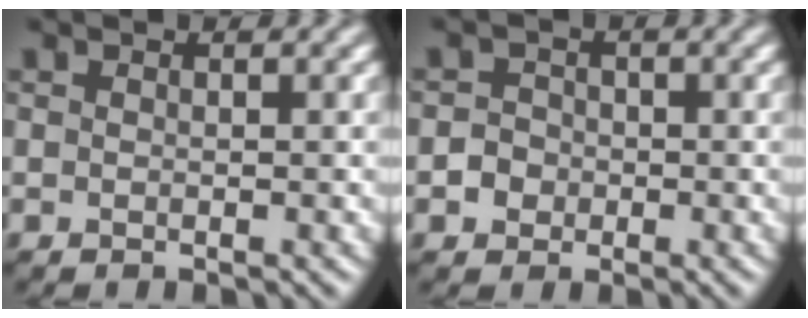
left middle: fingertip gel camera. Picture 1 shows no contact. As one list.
[{"total": 1.9, "force": [-0.5, 1.7, 0.6], "torque": [0.004, 0.000, -0.015]}]